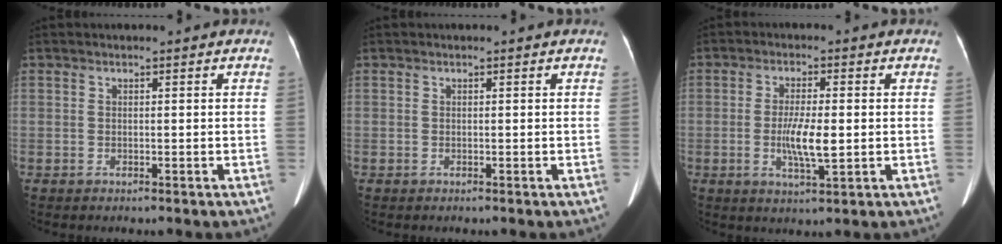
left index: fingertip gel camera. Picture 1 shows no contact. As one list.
[{"total": 0.0}, {"total": 5.9, "force": [-0.7, 1.1, 5.7], "torque": [-0.112, -0.008, -0.012]}]